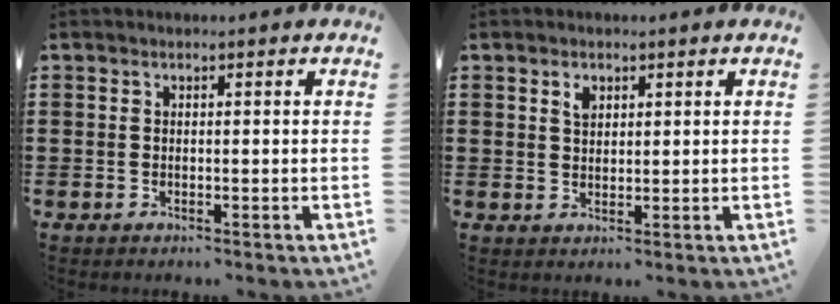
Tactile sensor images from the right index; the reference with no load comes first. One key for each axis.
{"total": 2.0, "fx": 1.1, "fy": 1.2, "fz": 1.1, "tx": -0.026, "ty": 0.004, "tz": 0.021}